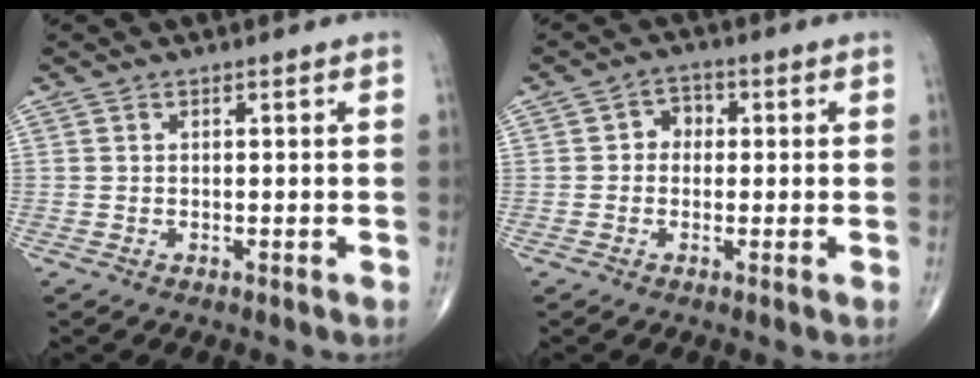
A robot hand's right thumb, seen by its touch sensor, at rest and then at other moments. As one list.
[{"total": 3.4, "force": [0.0, 2.9, 1.8], "torque": [-0.003, 0.014, -0.010]}]